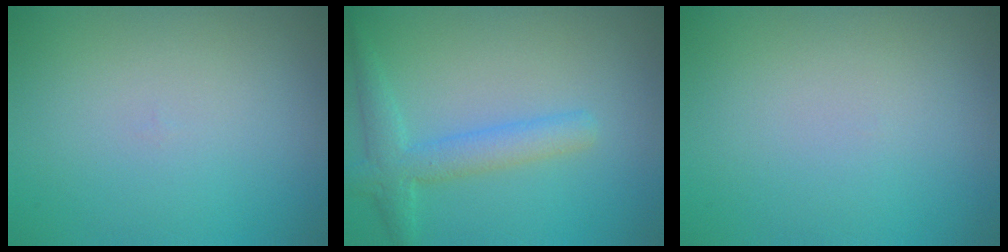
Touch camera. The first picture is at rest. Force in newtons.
{"total": 3.4, "press": 3.4, "slide": 0.2}
{"total": 0.0}